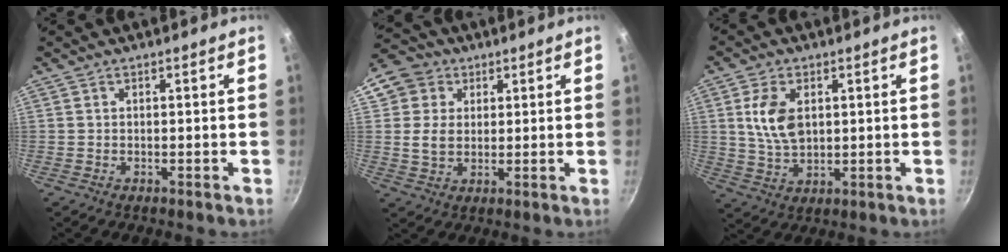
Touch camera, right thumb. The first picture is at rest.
{"total": 9.1, "force": [3.0, 7.7, 3.7], "torque": [-0.047, 0.001, 0.045]}
{"total": 8.5, "force": [1.9, 5.2, 6.5], "torque": [-0.116, -0.012, 0.041]}